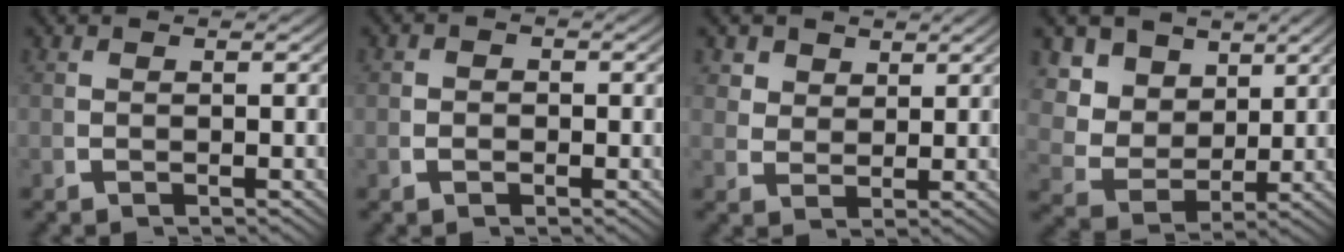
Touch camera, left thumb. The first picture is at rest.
{"total": 0.8, "force": [-0.3, 0.7, 0.4], "torque": [-0.008, -0.003, -0.005]}
{"total": 3.4, "force": [2.3, 2.1, 1.3], "torque": [-0.026, -0.012, 0.051]}
{"total": 10.5, "force": [1.8, 8.6, 5.7], "torque": [-0.142, -0.032, 0.035]}